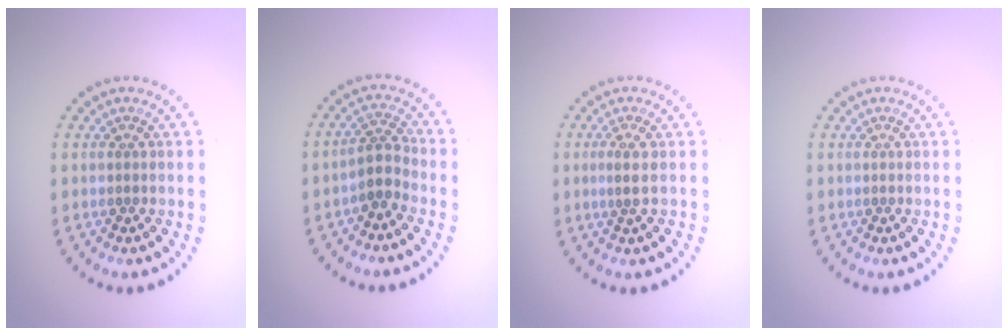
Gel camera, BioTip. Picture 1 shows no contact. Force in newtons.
{"total": 2.2, "press": 1.8, "slide": 1.3}
{"total": 1.1, "press": 0.9, "slide": 0.7}
{"total": 0.0}